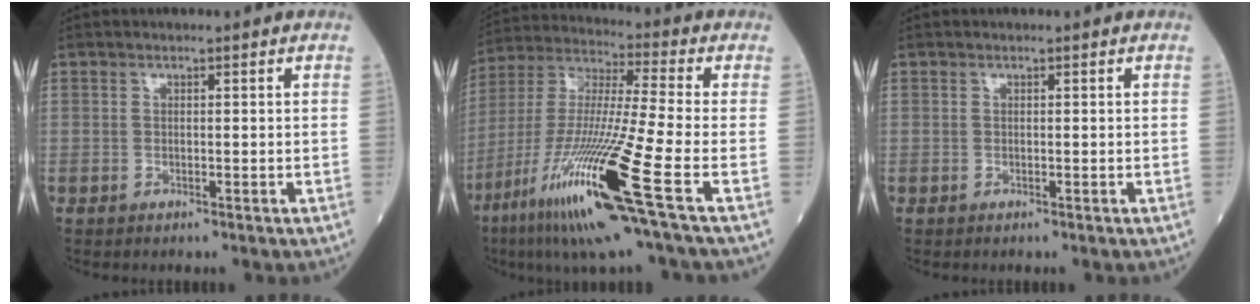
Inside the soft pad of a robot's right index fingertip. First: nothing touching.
{"total": 20.4, "force": [-9.0, -0.4, 18.3], "torque": [-0.380, -0.047, -0.174]}
{"total": 0.0}